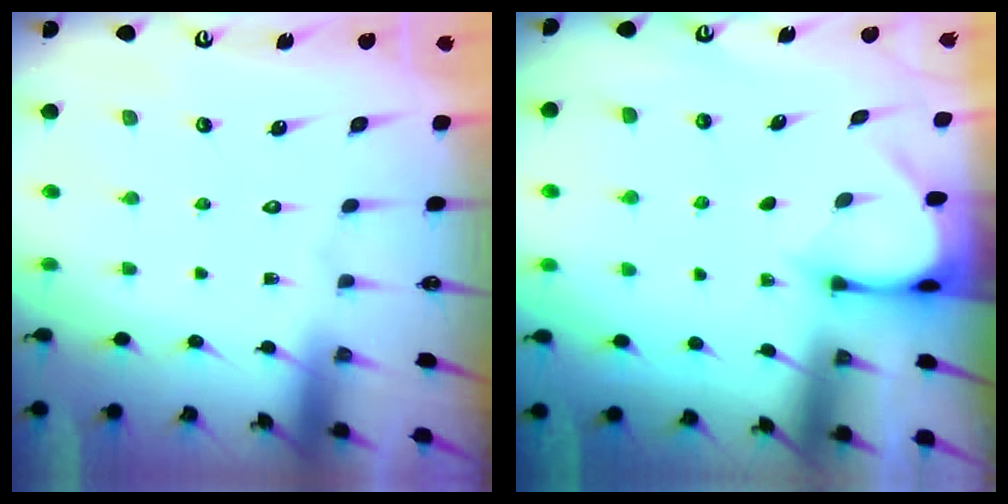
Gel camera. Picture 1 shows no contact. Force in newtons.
{"total": 3.4, "press": 3.4, "slide": 0.3}